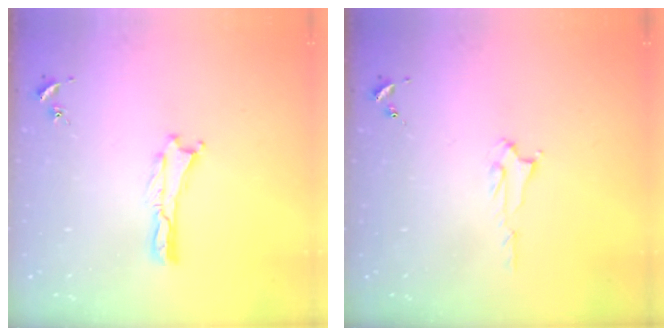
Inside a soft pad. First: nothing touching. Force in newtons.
{"total": 2.2, "press": 2.2, "slide": 0.4}